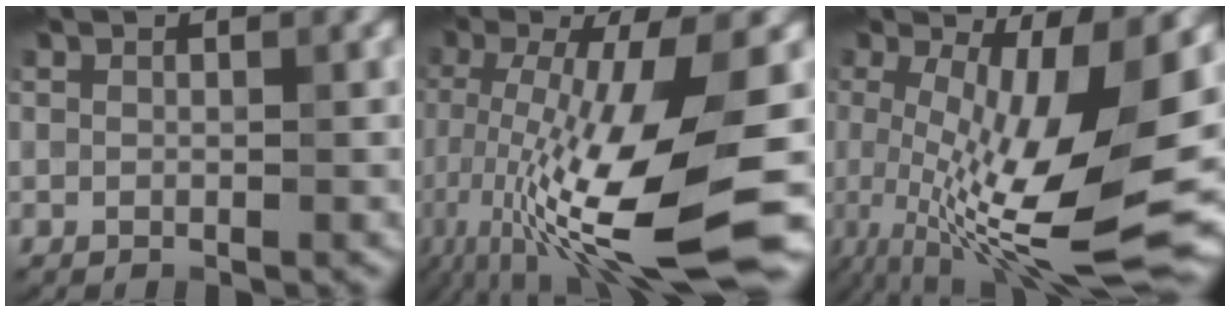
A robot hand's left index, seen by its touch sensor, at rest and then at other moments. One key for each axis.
{"total": 13.2, "fx": -4.6, "fy": 2.7, "fz": 12.1, "tx": -0.226, "ty": -0.019, "tz": -0.076}
{"total": 13.6, "fx": -1.7, "fy": 3.6, "fz": 13.0, "tx": -0.213, "ty": -0.013, "tz": -0.027}